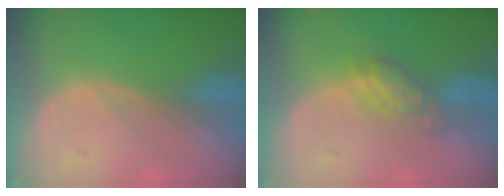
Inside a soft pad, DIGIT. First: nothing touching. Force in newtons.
{"total": 5.4, "press": 4.7, "slide": 2.7}